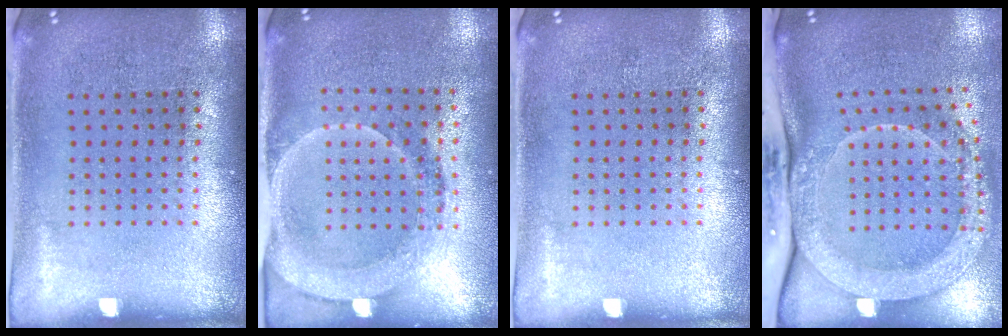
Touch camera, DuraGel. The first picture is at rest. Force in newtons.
{"total": 1.8, "press": 1.7, "slide": 0.7}
{"total": 0.0}
{"total": 2.7, "press": 2.3, "slide": 1.5}